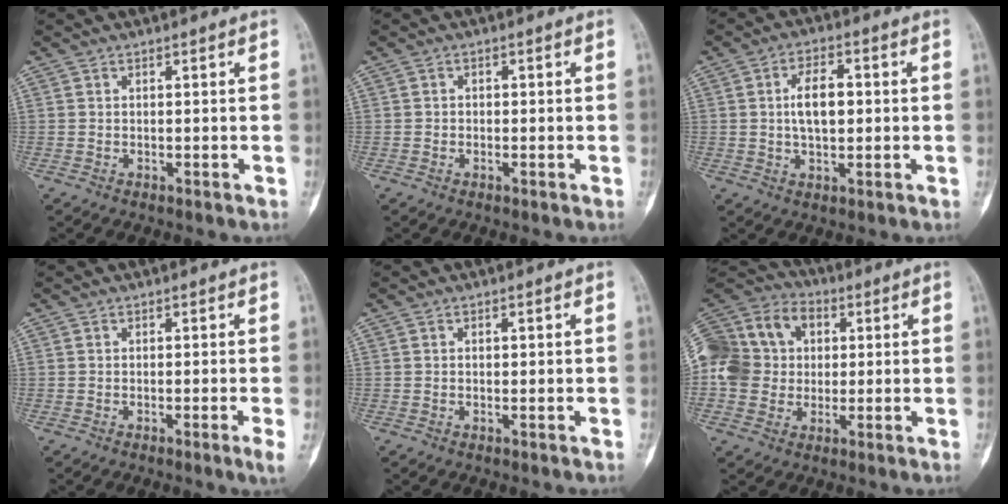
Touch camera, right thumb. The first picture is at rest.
{"total": 0.8, "force": [-0.1, 0.7, 0.2], "torque": [0.003, 0.003, -0.007]}
{"total": 7.6, "force": [0.7, 3.9, 6.4], "torque": [-0.102, 0.007, 0.010]}
{"total": 1.9, "force": [-0.6, -0.3, 1.8], "torque": [-0.031, -0.005, -0.009]}
{"total": 1.0, "force": [0.2, 0.5, 0.8], "torque": [-0.017, 0.000, 0.004]}
{"total": 18.5, "force": [1.8, 15.9, 9.2], "torque": [-0.177, 0.038, 0.034]}